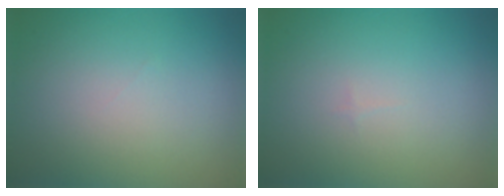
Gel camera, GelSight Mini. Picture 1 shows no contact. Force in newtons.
{"total": 0.0}